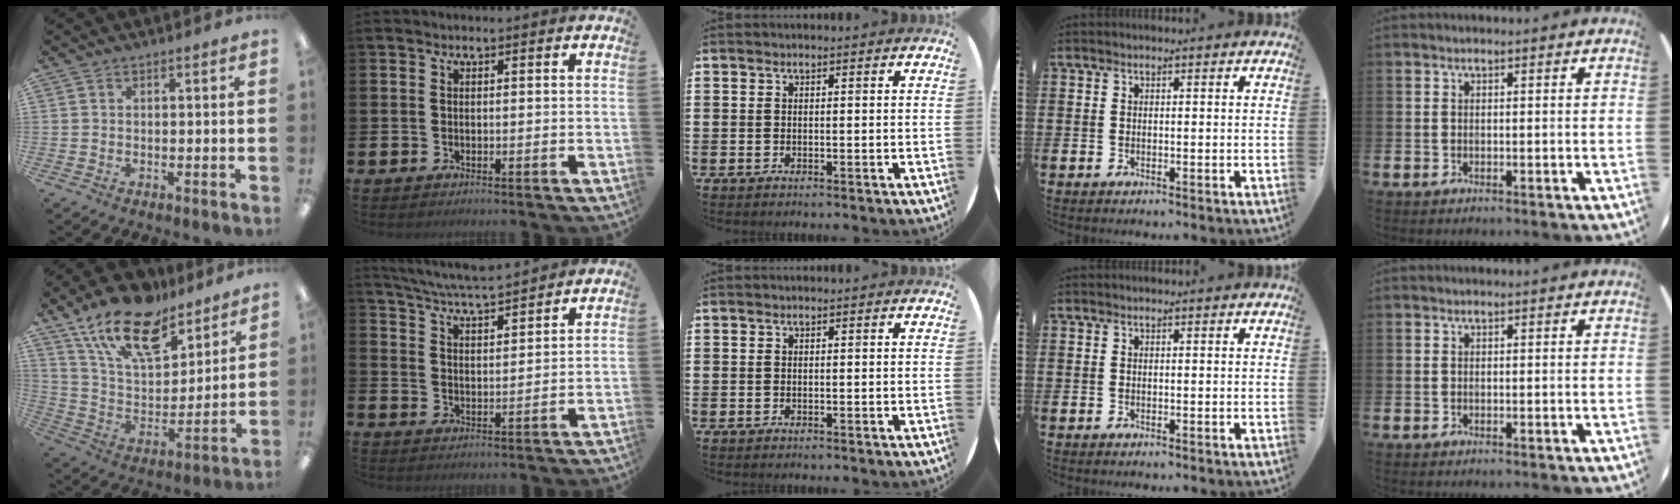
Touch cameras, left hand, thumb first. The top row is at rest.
{"thumb": {"total": 19.6, "force": [14.1, 9.0, 10.1], "torque": [-0.189, -0.077, 0.252]}, "index": {"total": 6.0, "force": [5.8, 0.0, 1.4], "torque": [-0.049, -0.037, 0.103]}}